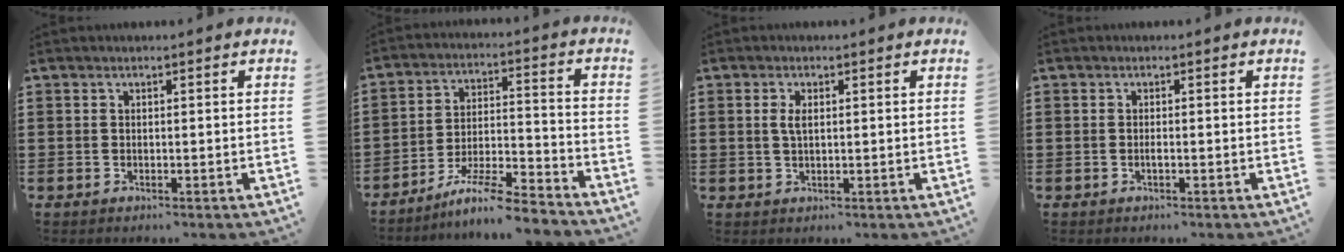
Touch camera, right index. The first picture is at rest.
{"total": 8.4, "force": [-7.6, 0.0, 3.7], "torque": [-0.065, 0.005, -0.146]}
{"total": 2.3, "force": [0.5, 1.0, 2.0], "torque": [-0.043, 0.005, 0.006]}
{"total": 0.7, "force": [-0.3, 0.1, 0.6], "torque": [-0.010, -0.002, -0.006]}